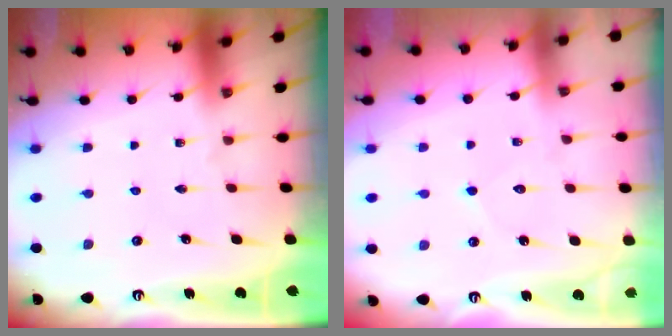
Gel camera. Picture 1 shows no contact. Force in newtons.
{"total": 5.1, "press": 5.0, "slide": 0.6}